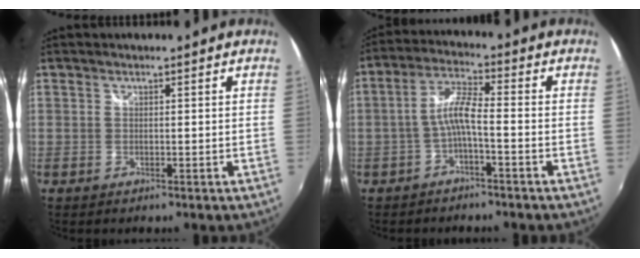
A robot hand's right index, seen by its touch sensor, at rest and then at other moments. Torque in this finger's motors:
{"motor_torque": [0.68, -0.45, 0.41, 0.11]}